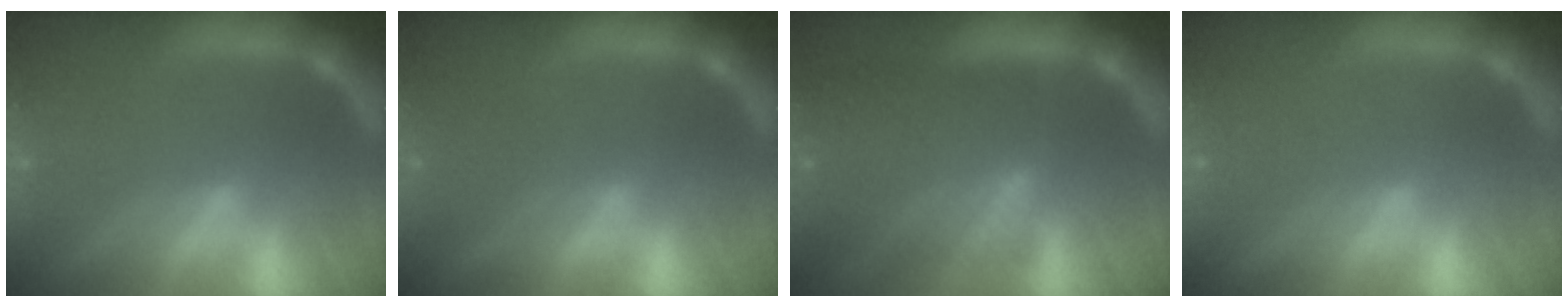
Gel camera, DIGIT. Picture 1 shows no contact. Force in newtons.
{"total": 2.5}
{"total": 9.6}
{"total": 0.0}